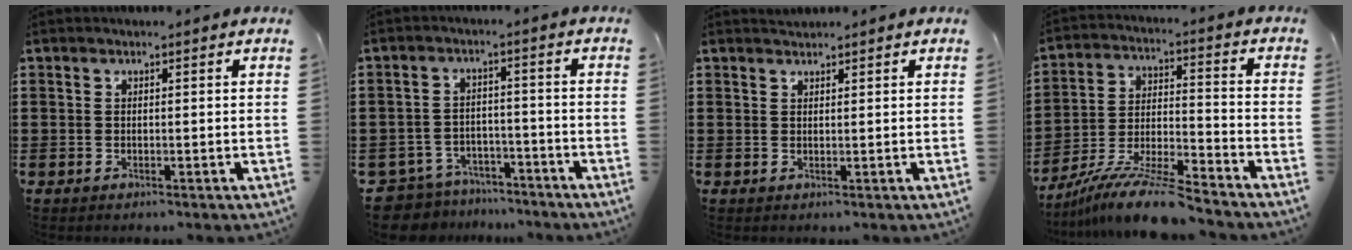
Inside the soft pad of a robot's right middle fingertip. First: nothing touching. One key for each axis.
{"total": 5.4, "fx": -5.3, "fy": 1.3, "fz": 0.1, "tx": -0.027, "ty": 0.006, "tz": -0.115}
{"total": 1.1, "fx": 1.0, "fy": 0.1, "fz": -0.2, "tx": 0.000, "ty": -0.002, "tz": 0.021}
{"total": 10.9, "fx": -9.9, "fy": 0.5, "fz": 4.7, "tx": -0.088, "ty": 0.014, "tz": -0.192}